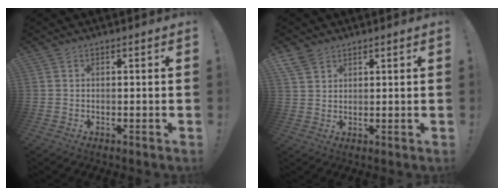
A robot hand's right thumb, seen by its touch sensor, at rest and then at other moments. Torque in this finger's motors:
{"motor_torque": [-0.06, 0.06, -0.03, 0.05, 0.02]}